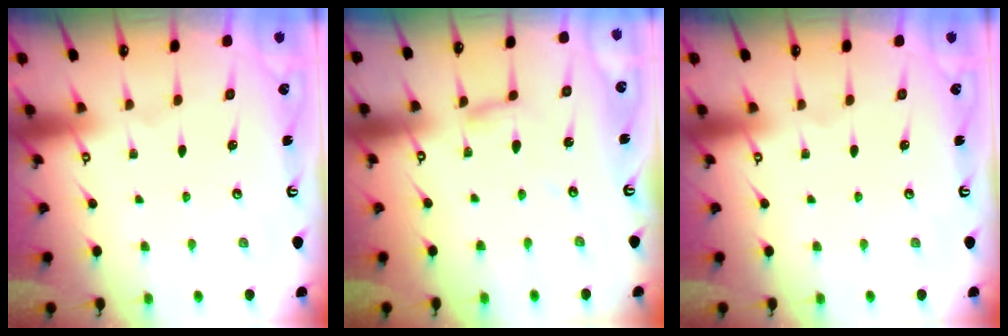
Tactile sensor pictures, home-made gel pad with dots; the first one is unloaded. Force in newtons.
{"total": 2.8, "press": 2.8, "slide": 0.2}
{"total": 0.0}